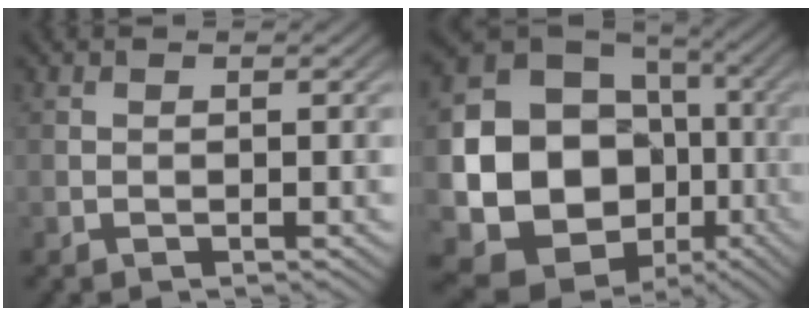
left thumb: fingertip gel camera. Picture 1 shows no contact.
{"total": 19.0, "force": [-3.1, 16.3, 9.1], "torque": [-0.189, -0.054, -0.046]}